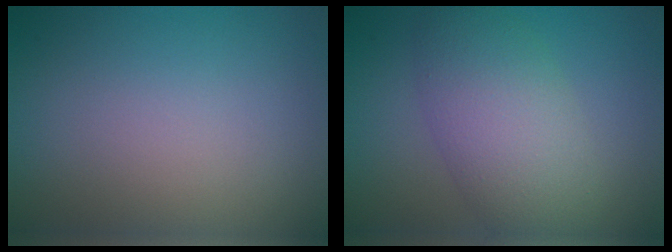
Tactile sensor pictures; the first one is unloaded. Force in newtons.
{"total": 6.0, "press": 6.0, "slide": 0.2}